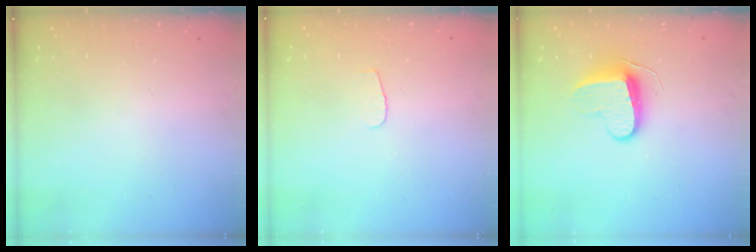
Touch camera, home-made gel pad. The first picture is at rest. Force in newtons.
{"total": 3.5, "press": 3.5, "slide": 0.4}
{"total": 9.0, "press": 9.0, "slide": 0.4}